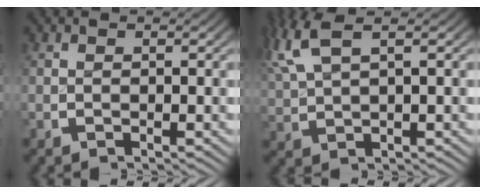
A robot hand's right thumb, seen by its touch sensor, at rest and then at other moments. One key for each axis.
{"total": 4.4, "fx": 2.5, "fy": 2.4, "fz": 2.8, "tx": -0.071, "ty": 0.006, "tz": 0.048}